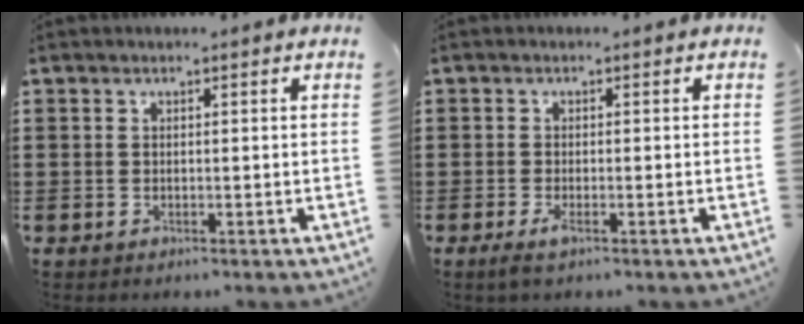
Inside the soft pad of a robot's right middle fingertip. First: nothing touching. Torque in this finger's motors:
{"motor_torque": [0.96, -0.33, 0.19, 0.06]}